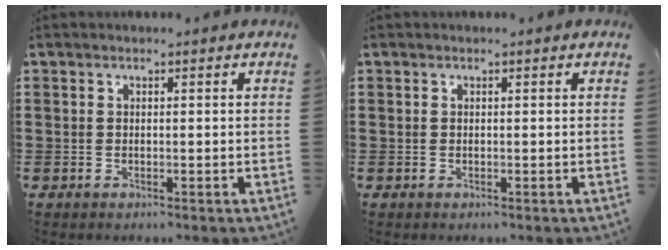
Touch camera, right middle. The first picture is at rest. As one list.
[{"total": 0.0}]